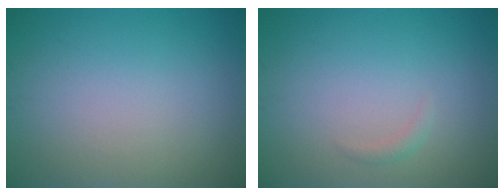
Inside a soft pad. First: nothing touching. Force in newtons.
{"total": 0.7, "press": 0.7, "slide": 0.1}